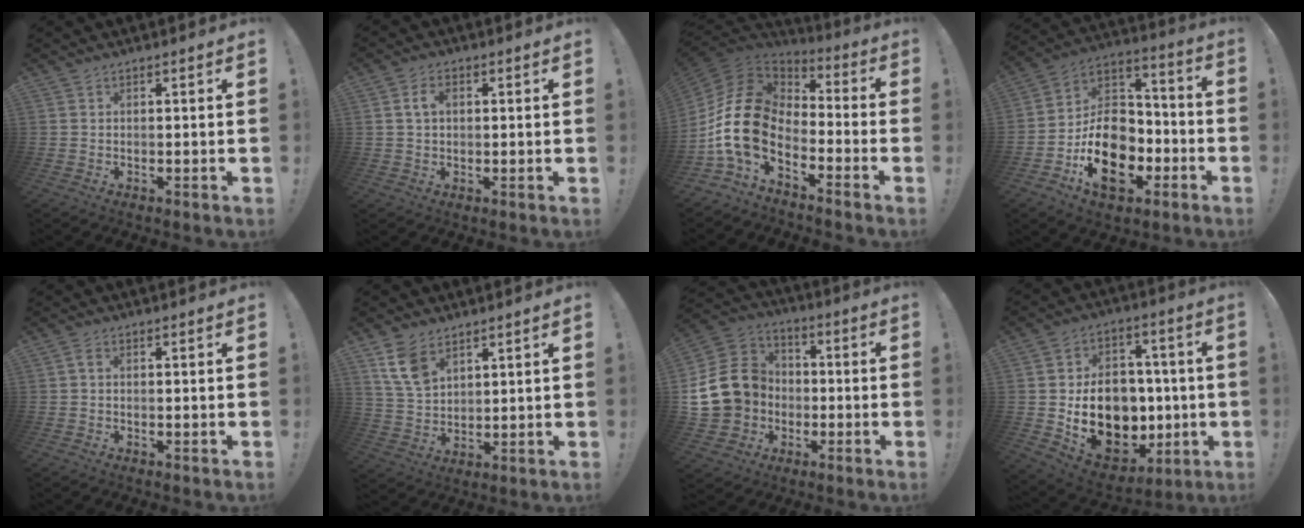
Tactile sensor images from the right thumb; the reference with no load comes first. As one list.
[{"total": 4.7, "force": [1.0, 3.1, 3.3], "torque": [-0.051, 0.004, 0.015]}, {"total": 17.1, "force": [-4.3, 10.8, 12.6], "torque": [-0.275, 0.020, -0.074]}, {"total": 19.7, "force": [-7.7, 13.8, 11.7], "torque": [-0.182, 0.041, -0.118]}, {"total": 1.2, "force": [-0.1, 0.7, 1.0], "torque": [-0.026, 0.007, -0.001]}, {"total": 9.1, "force": [5.5, 5.3, 4.9], "torque": [-0.092, -0.018, 0.110]}, {"total": 18.3, "force": [-0.3, 16.3, 8.1], "torque": [-0.134, 0.019, 0.025]}, {"total": 18.9, "force": [-1.3, 15.0, 11.3], "torque": [-0.175, -0.006, 0.010]}]